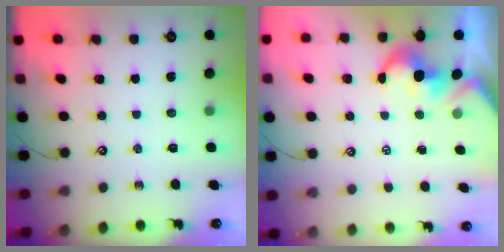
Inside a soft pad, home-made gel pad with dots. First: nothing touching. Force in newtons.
{"total": 0.9, "press": 0.6, "slide": 0.7}